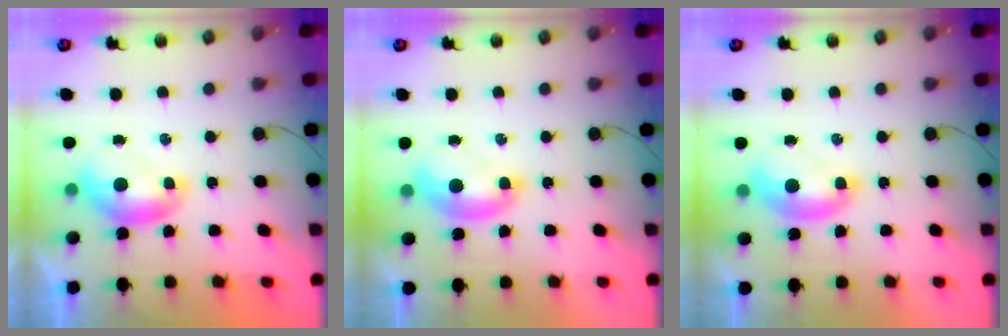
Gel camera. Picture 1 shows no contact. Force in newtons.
{"total": 1.5, "press": 1.4, "slide": 0.6}
{"total": 1.5, "press": 1.4, "slide": 0.6}